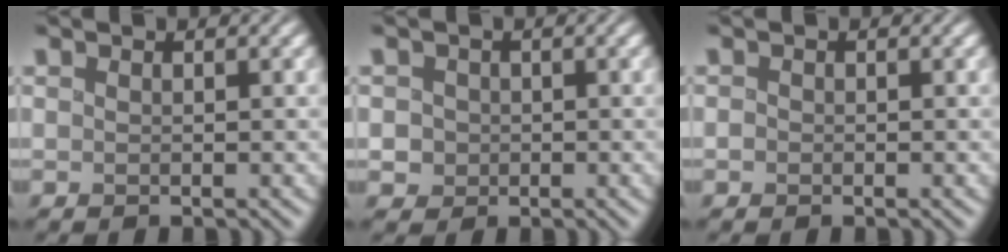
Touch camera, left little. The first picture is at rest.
{"total": 1.6, "force": [-0.3, 1.5, 0.3], "torque": [-0.007, -0.001, 0.000]}
{"total": 0.6, "force": [-0.4, 0.5, -0.1], "torque": [0.001, 0.000, -0.006]}